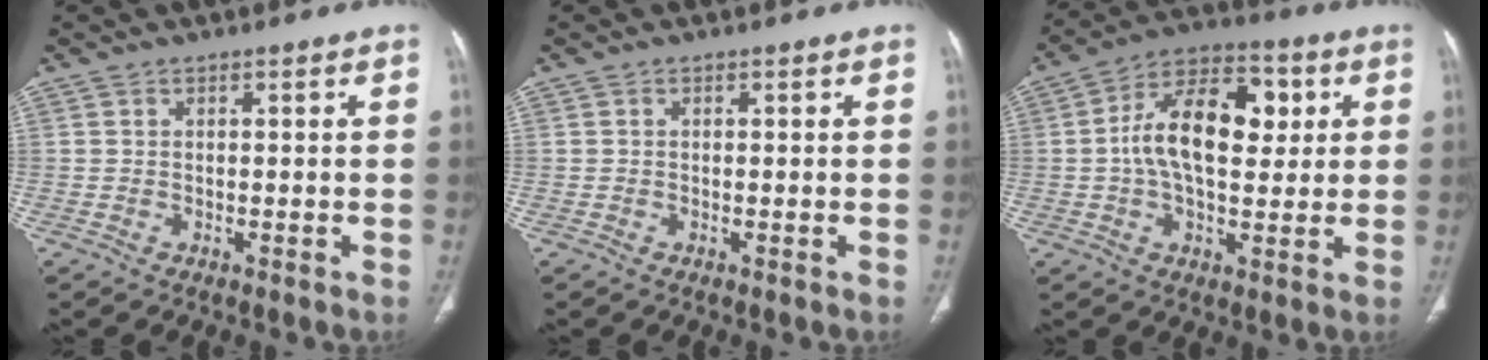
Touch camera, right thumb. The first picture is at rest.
{"total": 0.0}
{"total": 16.2, "force": [2.3, 9.2, 13.1], "torque": [-0.199, 0.018, 0.031]}